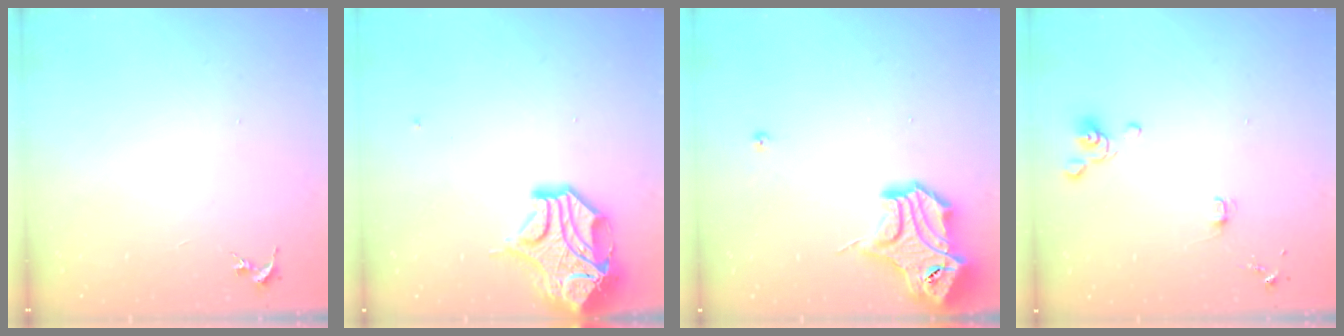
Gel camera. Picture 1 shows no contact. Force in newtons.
{"total": 15.0, "press": 14.8, "slide": 2.2}
{"total": 18.1, "press": 17.9, "slide": 2.0}
{"total": 4.1, "press": 3.9, "slide": 1.4}